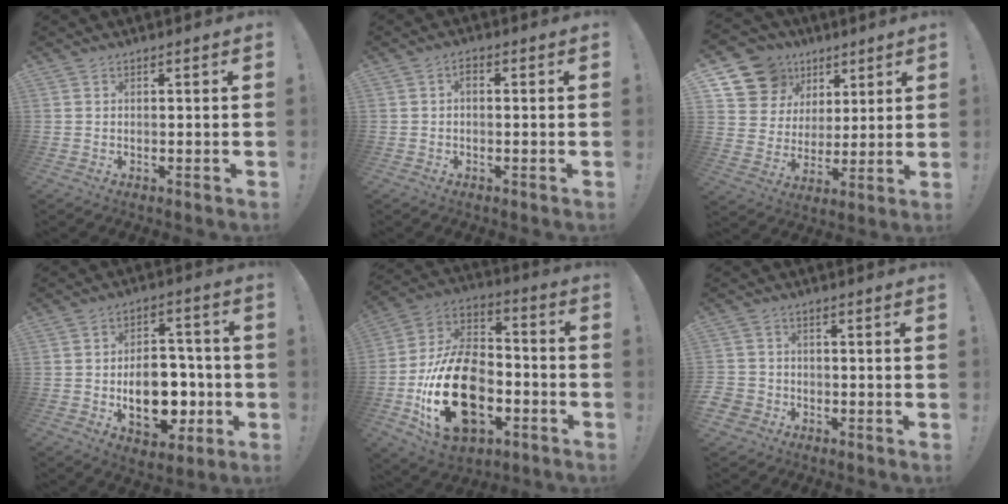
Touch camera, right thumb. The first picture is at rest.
{"total": 1.6, "force": [-0.6, 0.7, 1.3], "torque": [-0.027, 0.007, -0.011]}
{"total": 13.0, "force": [7.4, 10.3, 3.1], "torque": [-0.059, -0.043, 0.153]}
{"total": 16.3, "force": [-3.9, 10.9, 11.5], "torque": [-0.174, 0.021, -0.057]}
{"total": 26.9, "force": [-8.4, 17.1, 19.0], "torque": [-0.365, 0.052, -0.127]}
{"total": 4.3, "force": [-2.0, 3.6, 1.3], "torque": [-0.040, 0.012, -0.036]}